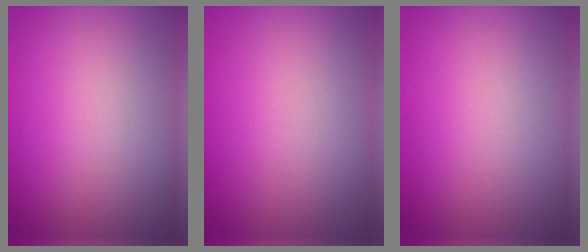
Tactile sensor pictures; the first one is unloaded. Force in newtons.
{"total": 0.0}
{"total": 0.0}